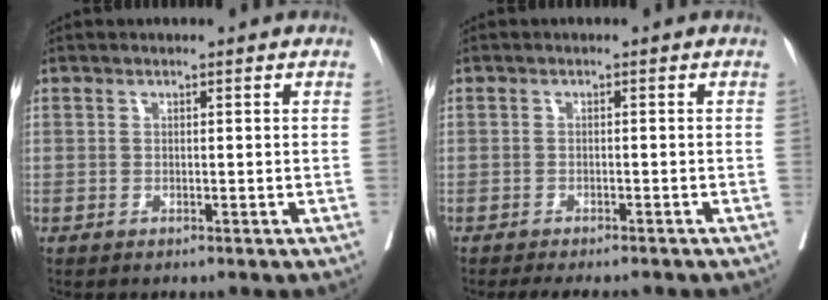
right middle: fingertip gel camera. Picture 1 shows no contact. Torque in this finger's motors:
{"motor_torque": [0.56, -0.57, 0.04, 0.01]}